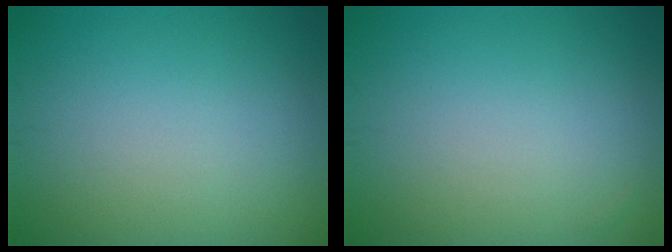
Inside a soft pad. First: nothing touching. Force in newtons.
{"total": 0.0}